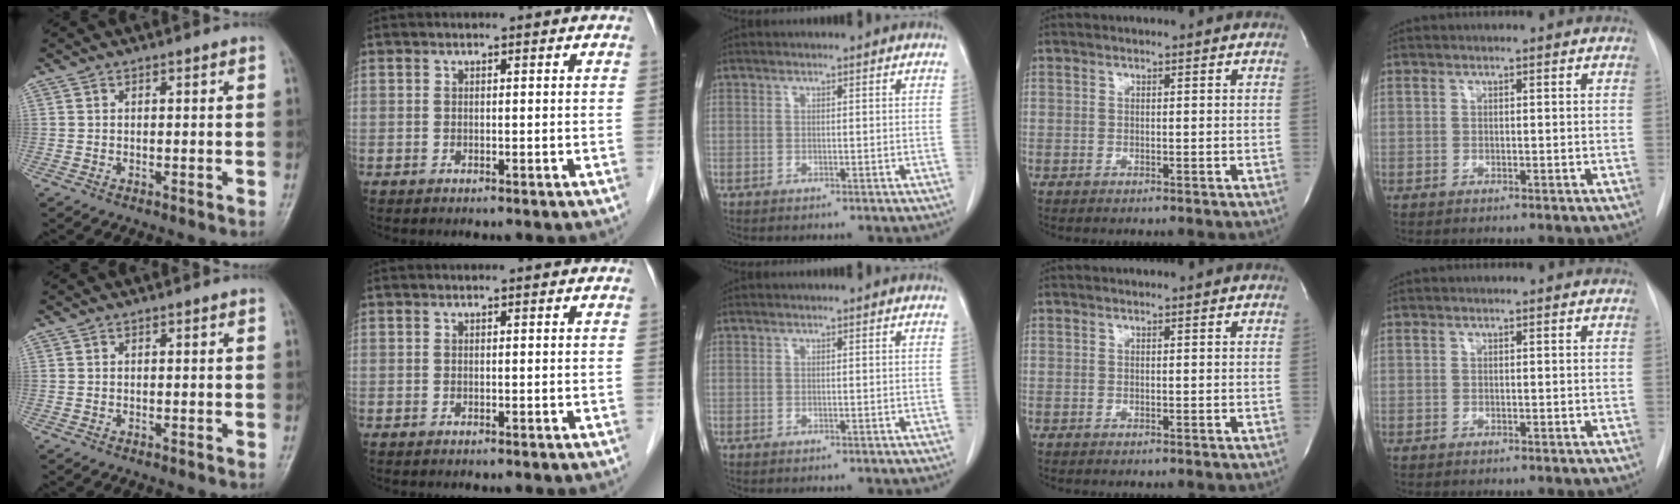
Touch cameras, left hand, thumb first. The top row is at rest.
{}